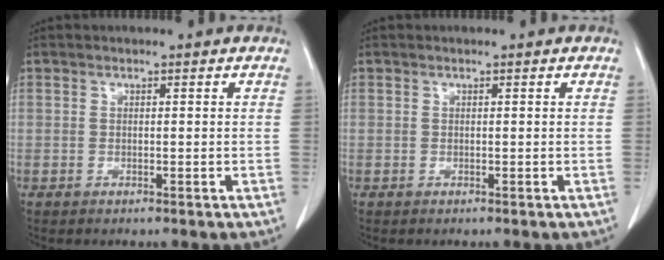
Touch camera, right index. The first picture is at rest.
{"total": 0.0}